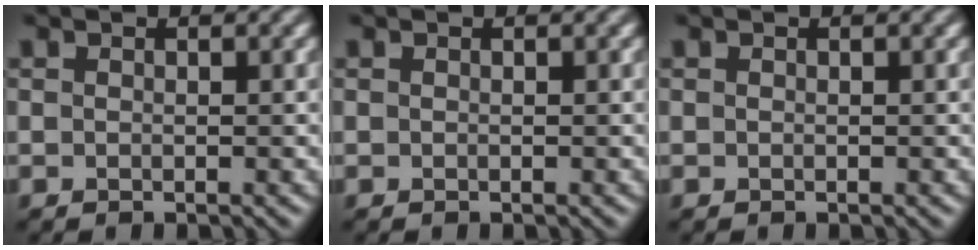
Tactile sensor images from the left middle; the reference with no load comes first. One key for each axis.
{"total": 0.0}
{"total": 0.0}